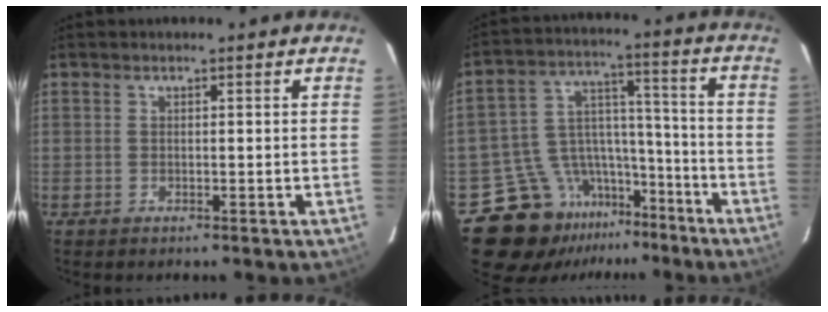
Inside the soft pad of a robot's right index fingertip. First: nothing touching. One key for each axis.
{"total": 14.8, "fx": -10.2, "fy": 9.8, "fz": 4.2, "tx": -0.055, "ty": 0.077, "tz": -0.153}